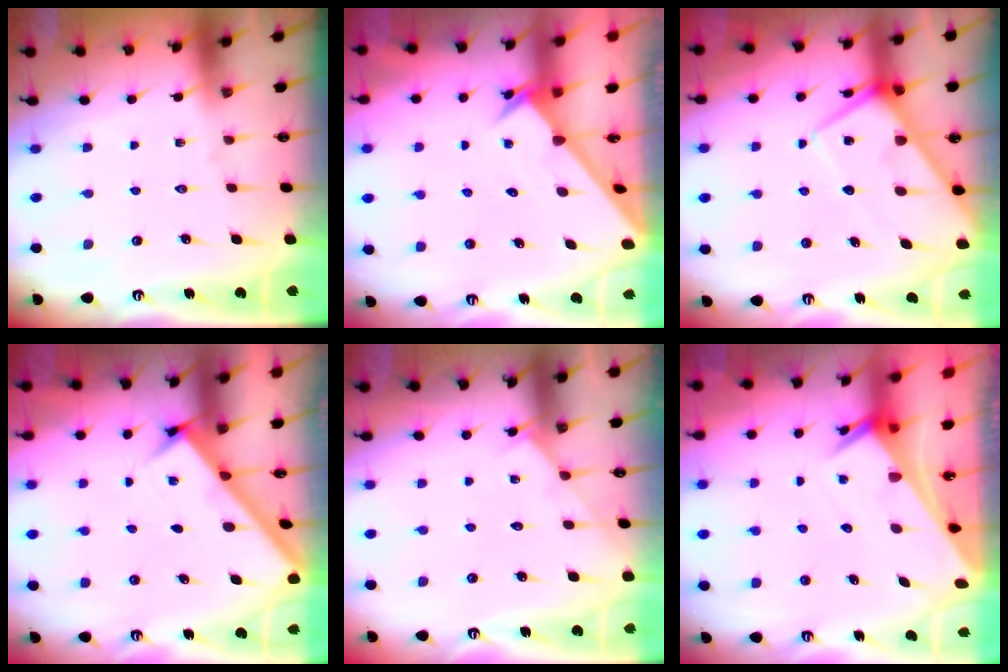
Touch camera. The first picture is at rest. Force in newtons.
{"total": 2.3, "press": 2.3, "slide": 0.2}
{"total": 9.5, "press": 9.5, "slide": 0.9}
{"total": 2.6, "press": 2.6, "slide": 0.3}
{"total": 2.6, "press": 2.5, "slide": 0.4}
{"total": 2.9, "press": 2.9, "slide": 0.2}